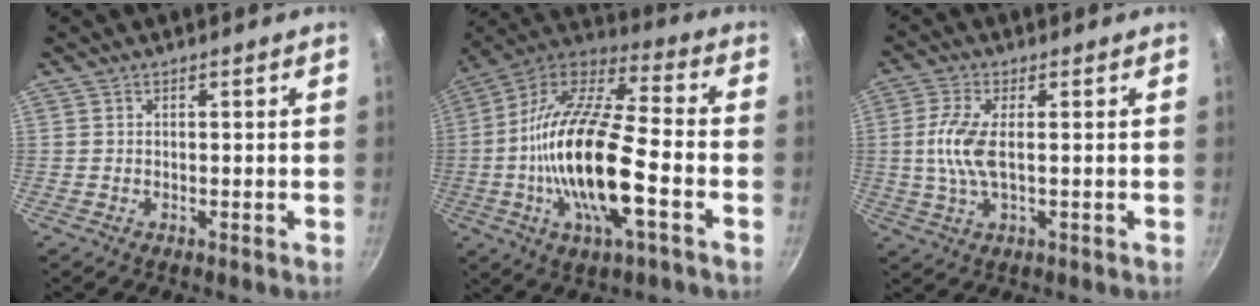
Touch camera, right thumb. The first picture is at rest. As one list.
[{"total": 22.8, "force": [-4.8, 7.9, 20.8], "torque": [-0.397, 0.030, -0.103]}, {"total": 7.2, "force": [0.2, 2.6, 6.7], "torque": [-0.152, 0.002, 0.000]}]